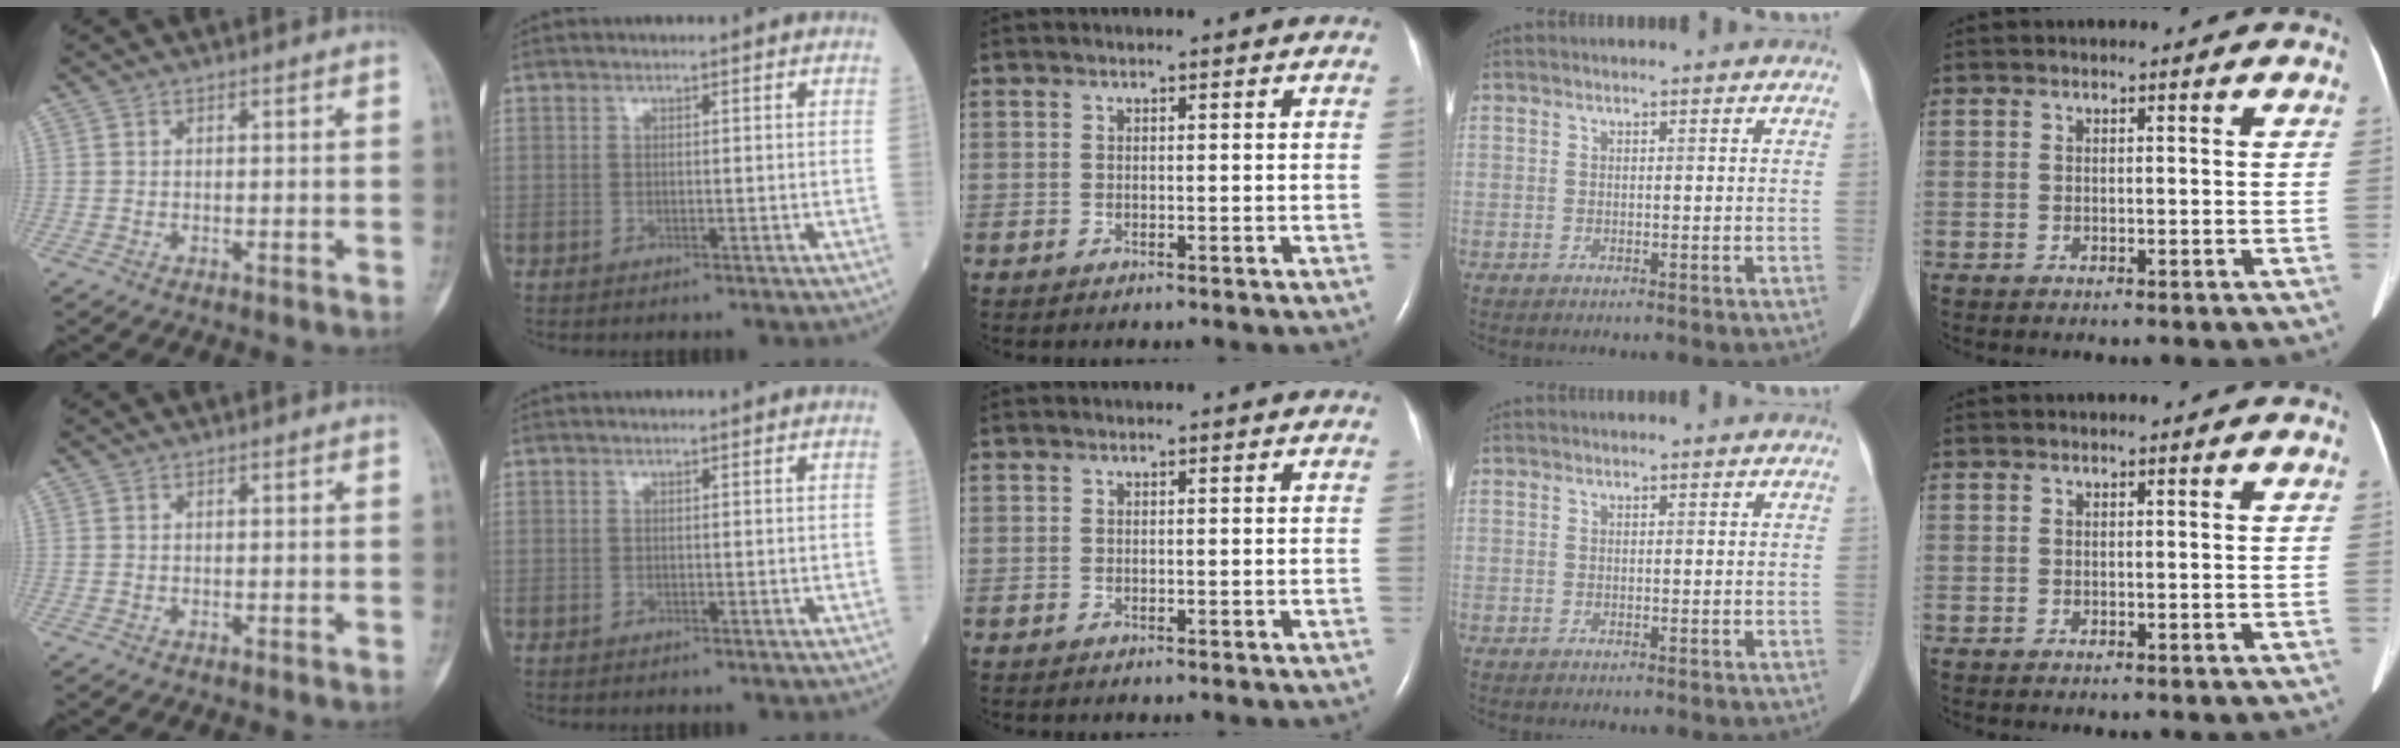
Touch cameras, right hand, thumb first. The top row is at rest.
{}